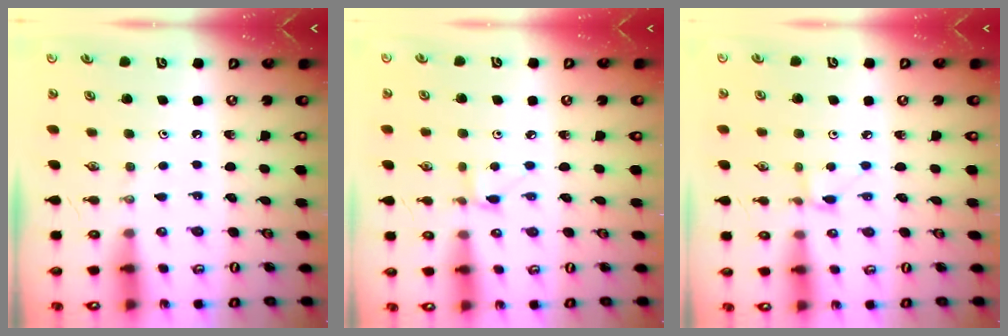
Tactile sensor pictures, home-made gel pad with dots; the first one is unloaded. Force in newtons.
{"total": 3.5, "press": 3.5, "slide": 0.5}
{"total": 2.2, "press": 2.2, "slide": 0.3}